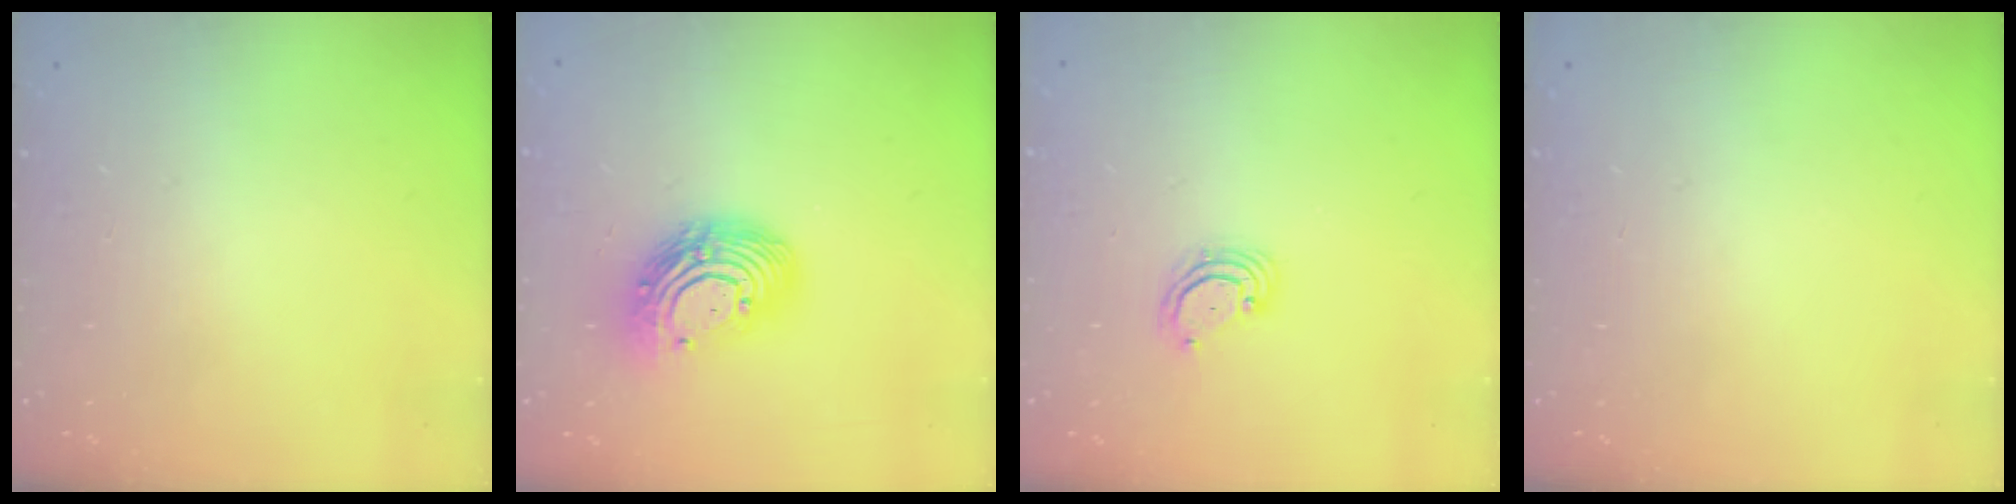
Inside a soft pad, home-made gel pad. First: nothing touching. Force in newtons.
{"total": 14.0, "press": 14.0, "slide": 1.1}
{"total": 3.3, "press": 3.3, "slide": 0.3}
{"total": 0.0}